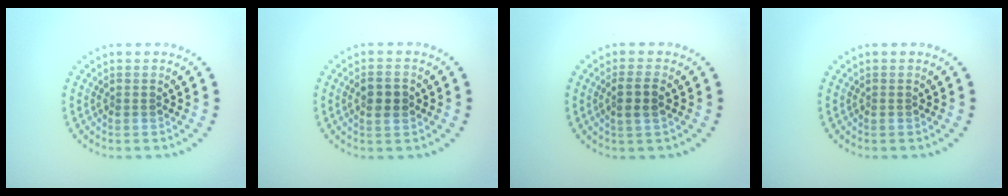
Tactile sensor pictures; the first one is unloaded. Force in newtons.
{"total": 2.1, "press": 2.1, "slide": 0.0}
{"total": 2.0, "press": 1.8, "slide": 0.9}
{"total": 0.0}